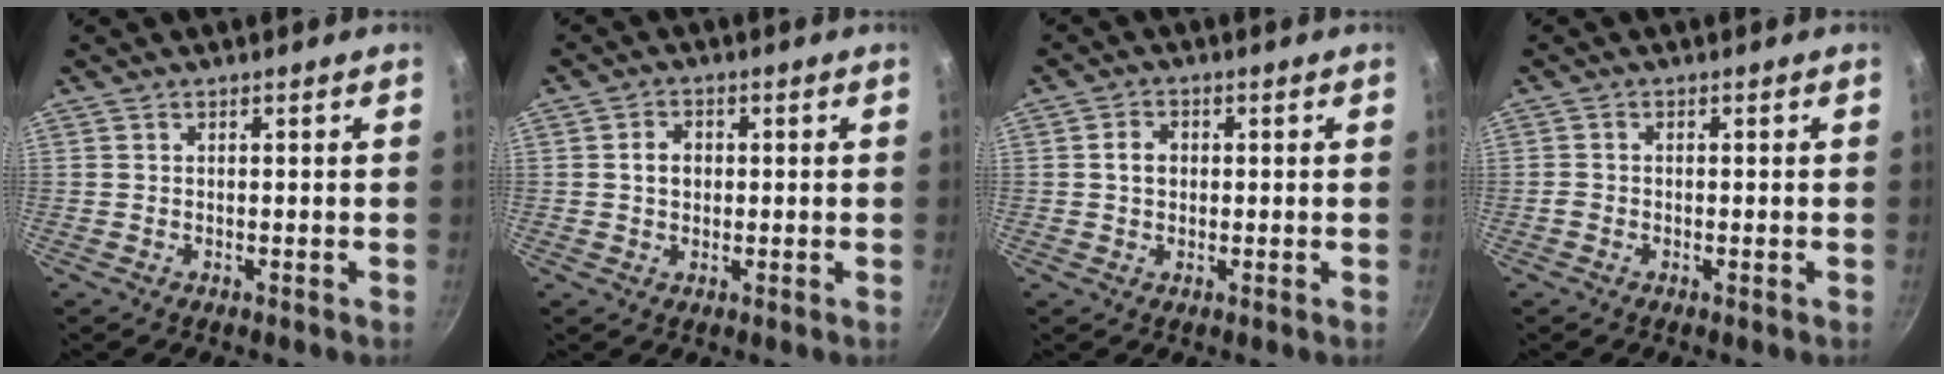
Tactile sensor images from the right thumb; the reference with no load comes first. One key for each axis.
{"total": 3.4, "fx": 0.2, "fy": 2.8, "fz": 2.0, "tx": -0.018, "ty": 0.007, "tz": 0.002}
{"total": 3.2, "fx": 0.2, "fy": 2.6, "fz": 1.9, "tx": -0.019, "ty": 0.008, "tz": 0.001}
{"total": 1.3, "fx": -0.7, "fy": 0.6, "fz": 0.9, "tx": -0.030, "ty": 0.007, "tz": -0.021}